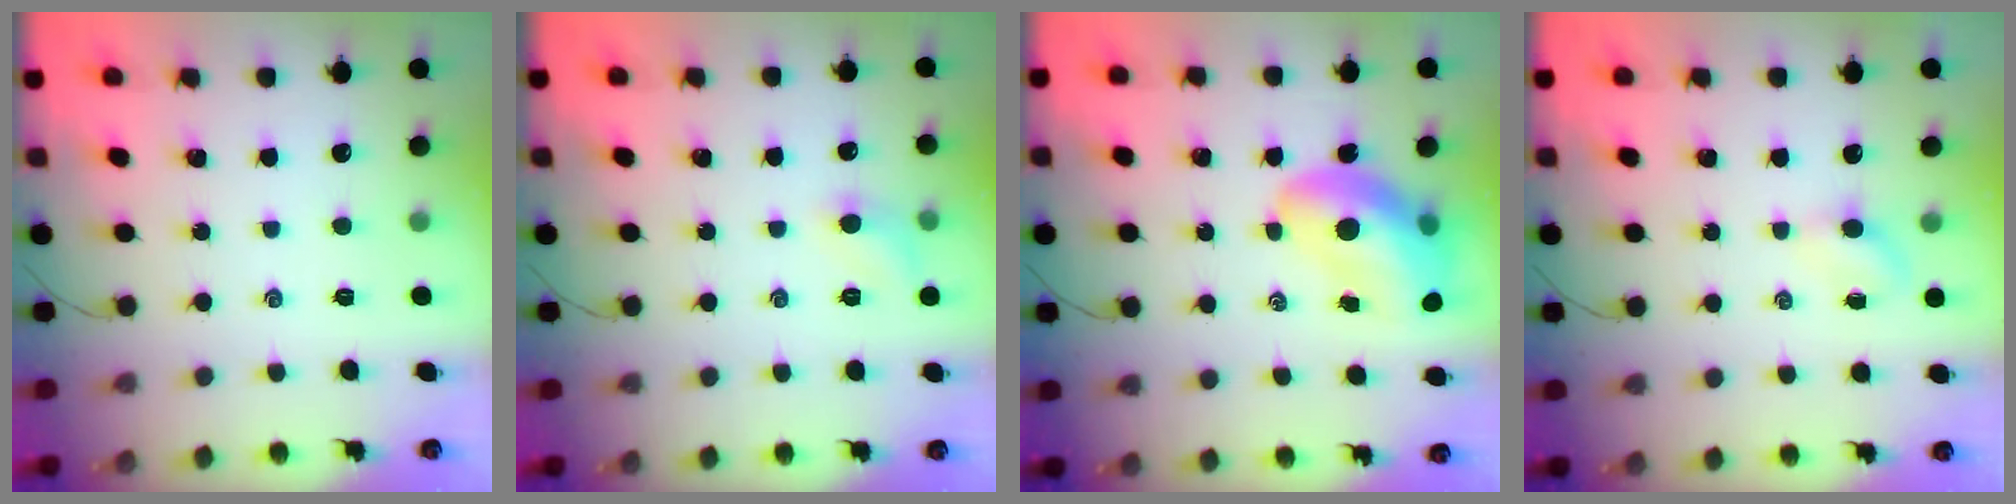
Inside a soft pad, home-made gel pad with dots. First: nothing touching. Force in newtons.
{"total": 6.2, "press": 6.0, "slide": 1.8}
{"total": 14.4, "press": 13.9, "slide": 4.0}
{"total": 3.1, "press": 2.9, "slide": 1.0}